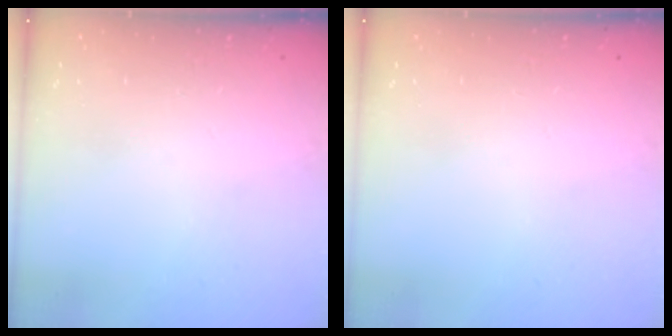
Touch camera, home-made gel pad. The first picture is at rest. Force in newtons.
{"total": 0.0}